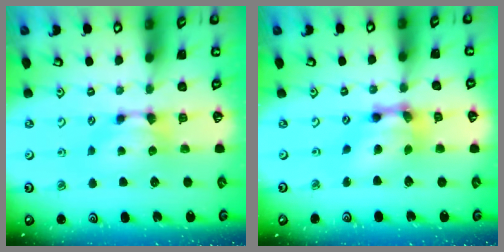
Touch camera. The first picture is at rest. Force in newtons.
{"total": 7.5, "press": 6.9, "slide": 2.9}